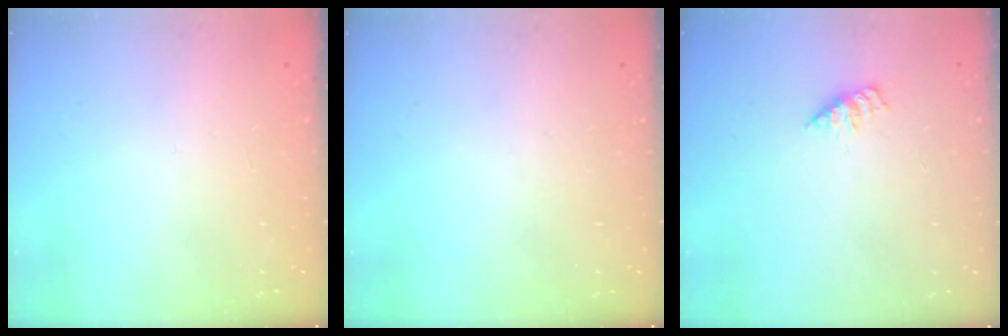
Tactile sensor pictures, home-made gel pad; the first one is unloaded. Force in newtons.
{"total": 0.0}
{"total": 1.4, "press": 1.3, "slide": 0.2}